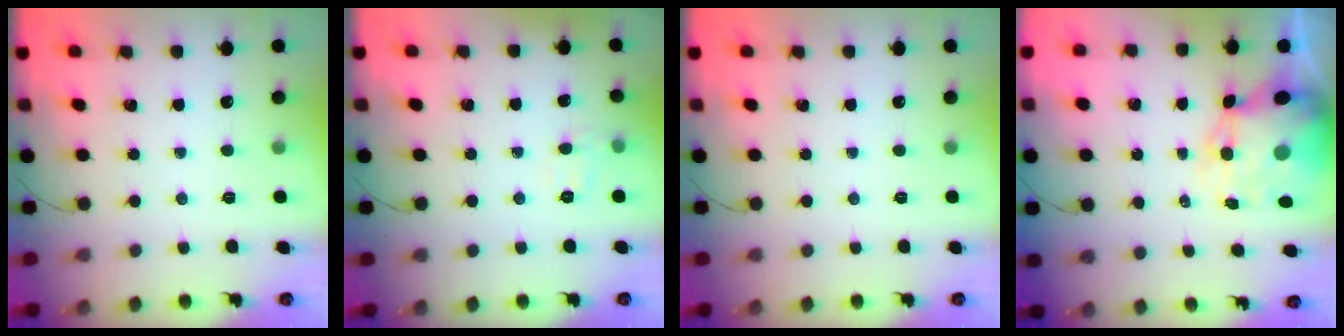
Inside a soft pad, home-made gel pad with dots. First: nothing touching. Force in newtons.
{"total": 6.7, "press": 6.7, "slide": 1.0}
{"total": 0.0}
{"total": 11.4, "press": 11.1, "slide": 2.7}